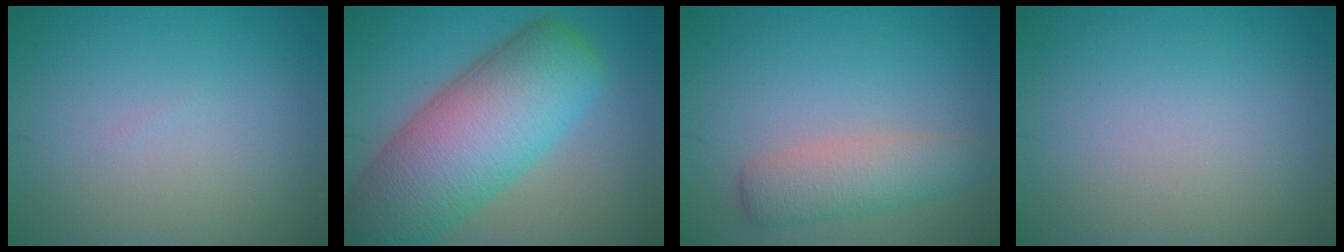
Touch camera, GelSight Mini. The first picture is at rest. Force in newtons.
{"total": 12.4, "press": 12.4, "slide": 0.4}
{"total": 3.7, "press": 3.7, "slide": 0.1}
{"total": 0.0}